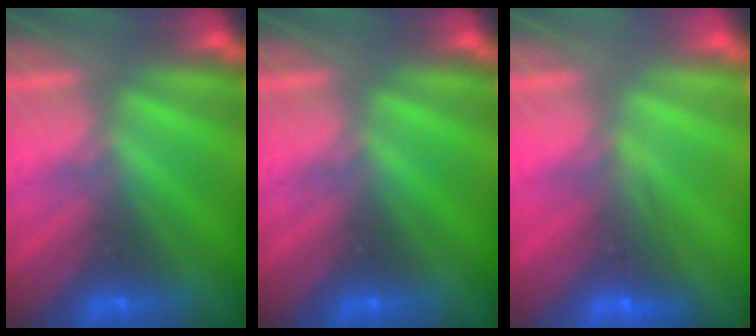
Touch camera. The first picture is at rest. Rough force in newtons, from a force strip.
{"total": 0.0}
{"total": 2.9}